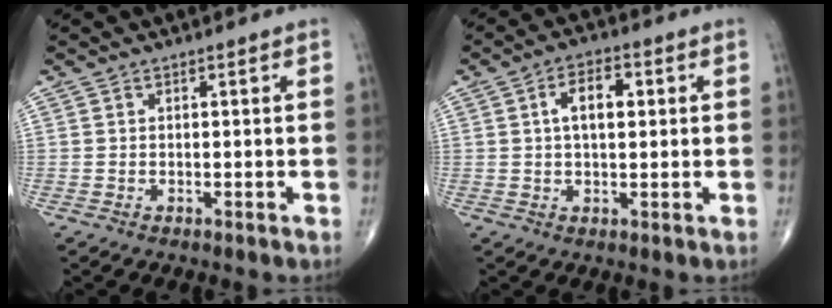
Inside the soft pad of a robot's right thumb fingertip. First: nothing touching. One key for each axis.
{"total": 6.6, "fx": 1.3, "fy": 3.5, "fz": 5.4, "tx": -0.085, "ty": 0.011, "tz": 0.019}